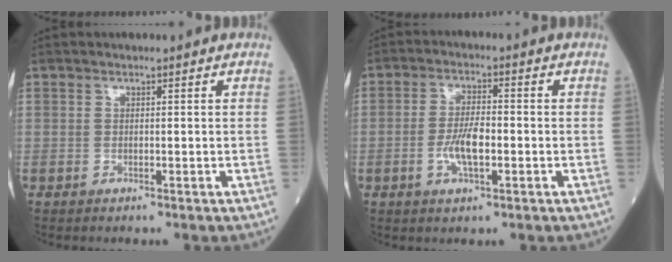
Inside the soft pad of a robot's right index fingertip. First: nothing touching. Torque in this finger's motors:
{"motor_torque": [0.48, -0.46, 0.12, 0.06]}